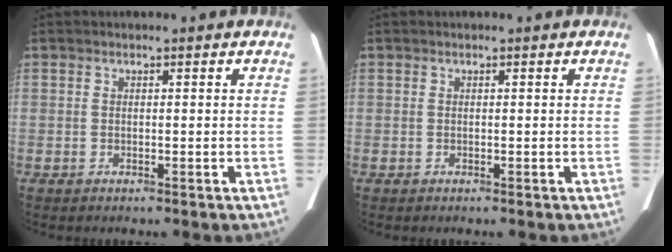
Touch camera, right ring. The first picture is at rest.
{"total": 0.0}